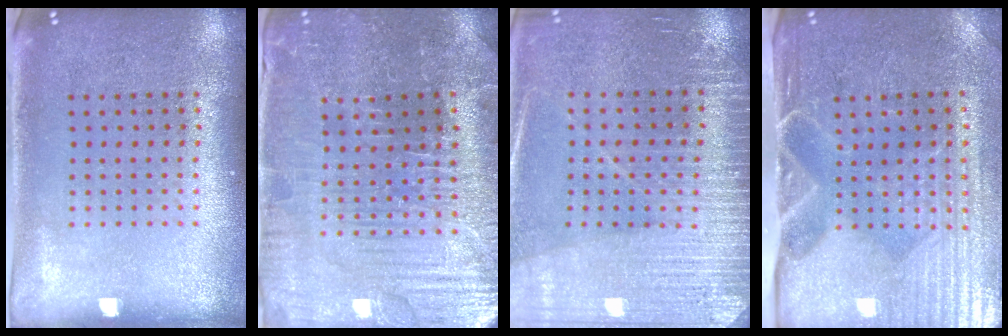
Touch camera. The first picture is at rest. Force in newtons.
{"total": 3.7, "press": 3.7, "slide": 0.5}
{"total": 3.0, "press": 3.0, "slide": 0.4}
{"total": 4.7, "press": 4.1, "slide": 2.3}